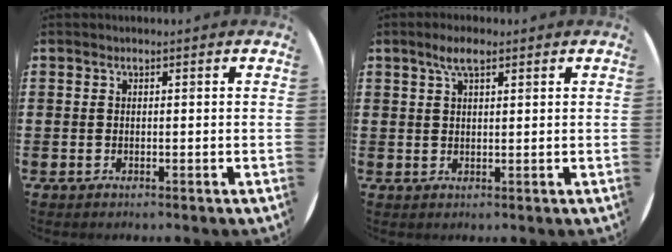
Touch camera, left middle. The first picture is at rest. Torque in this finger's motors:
{"motor_torque": [0.30, -0.22, 0.13, 0.04]}